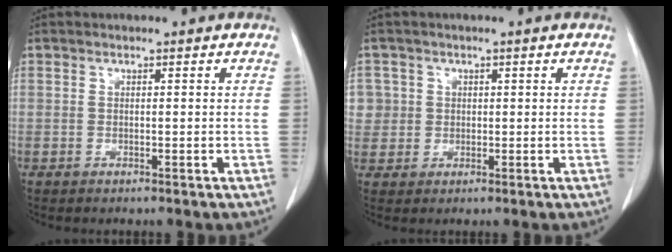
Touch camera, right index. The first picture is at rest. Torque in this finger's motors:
{"motor_torque": [0.25, -0.05, 0.05, 0.01]}